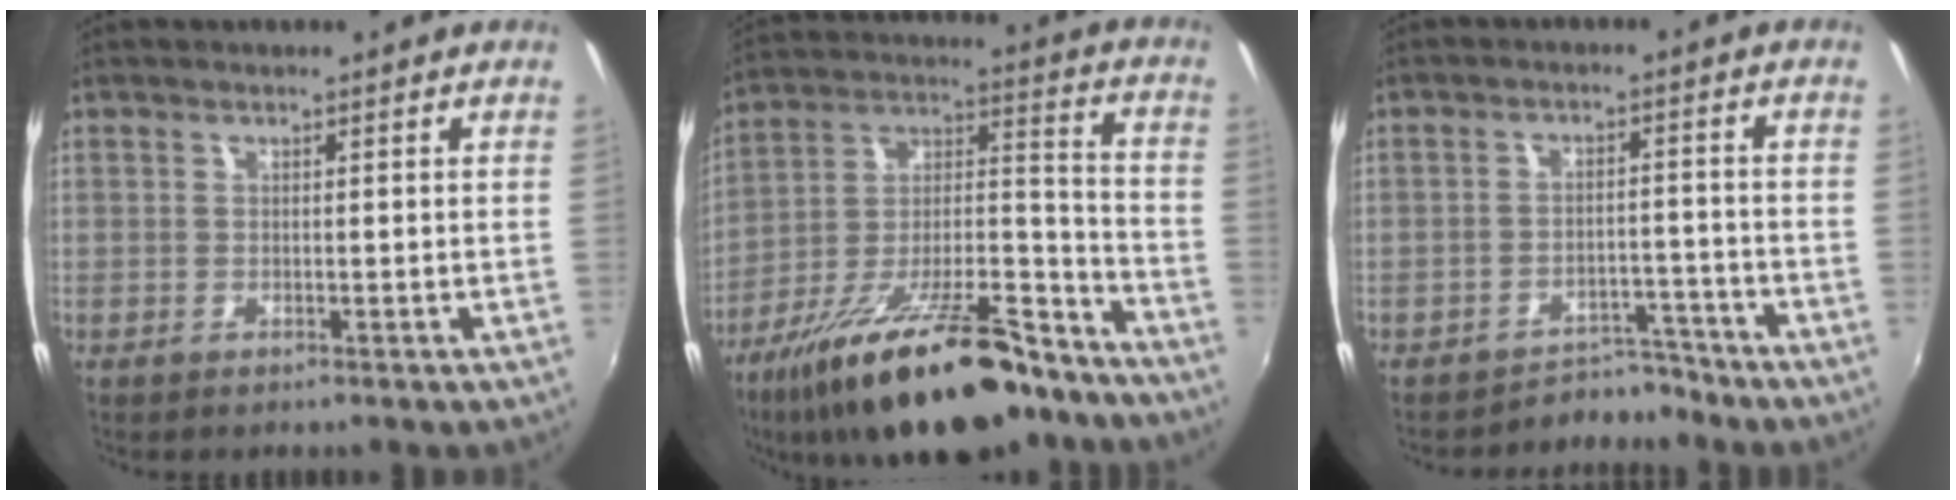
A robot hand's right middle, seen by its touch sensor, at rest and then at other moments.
{"total": 25.6, "force": [-18.0, 8.2, 16.2], "torque": [-0.271, -0.005, -0.274]}
{"total": 5.4, "force": [-5.1, 1.6, -0.3], "torque": [0.003, 0.016, -0.072]}